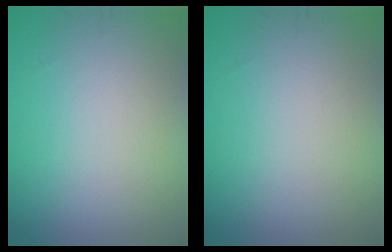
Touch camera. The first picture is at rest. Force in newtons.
{"total": 0.0}